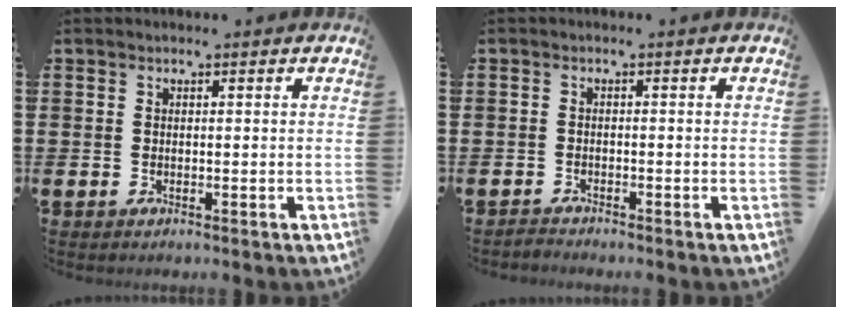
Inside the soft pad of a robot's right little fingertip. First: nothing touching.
{"total": 1.0, "force": [-1.0, 0.0, 0.0], "torque": [-0.003, 0.000, -0.020]}